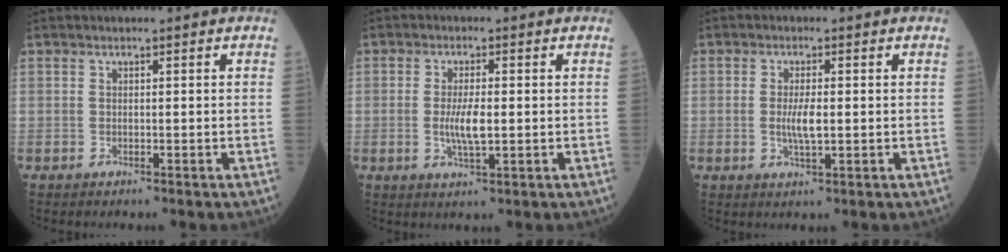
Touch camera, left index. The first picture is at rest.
{"total": 4.2, "force": [-0.3, 0.8, 4.2], "torque": [-0.088, -0.006, -0.004]}
{"total": 3.4, "force": [-0.1, 0.6, 3.3], "torque": [-0.070, -0.005, -0.001]}